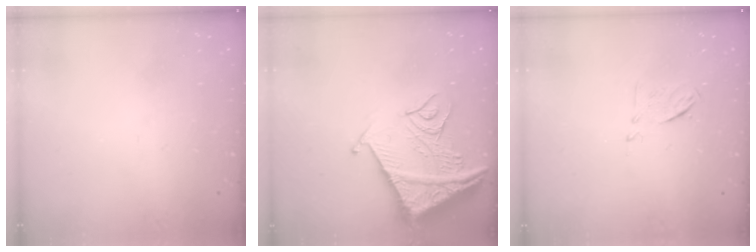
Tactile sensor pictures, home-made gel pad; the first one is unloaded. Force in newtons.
{"total": 15.9, "press": 15.8, "slide": 1.8}
{"total": 6.6, "press": 6.5, "slide": 1.1}